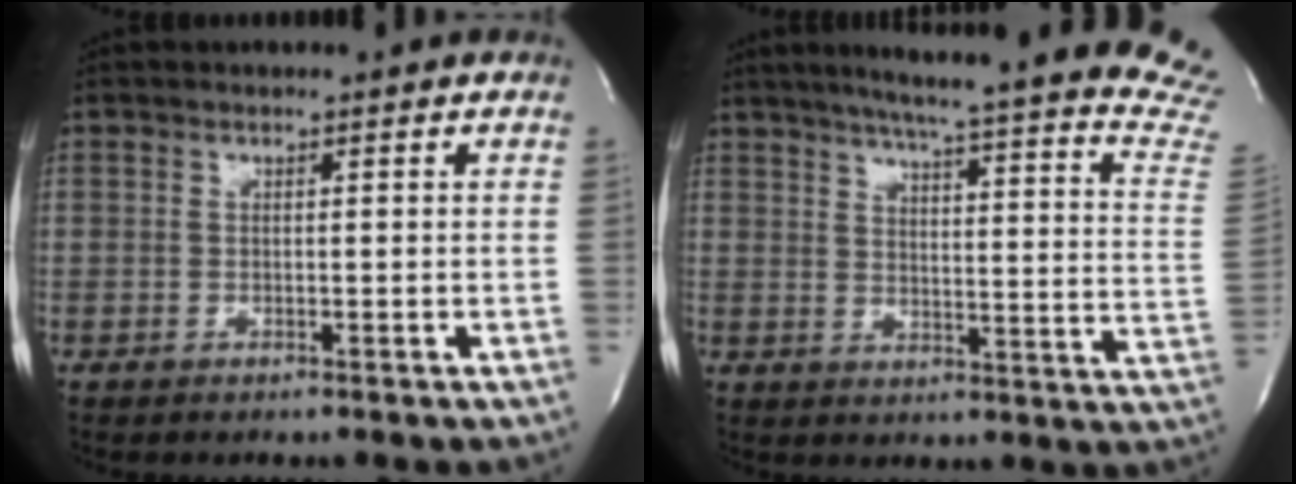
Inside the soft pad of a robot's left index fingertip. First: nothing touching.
{"total": 28.8, "force": [25.0, 0.3, 14.4], "torque": [-0.167, -0.089, 0.289]}